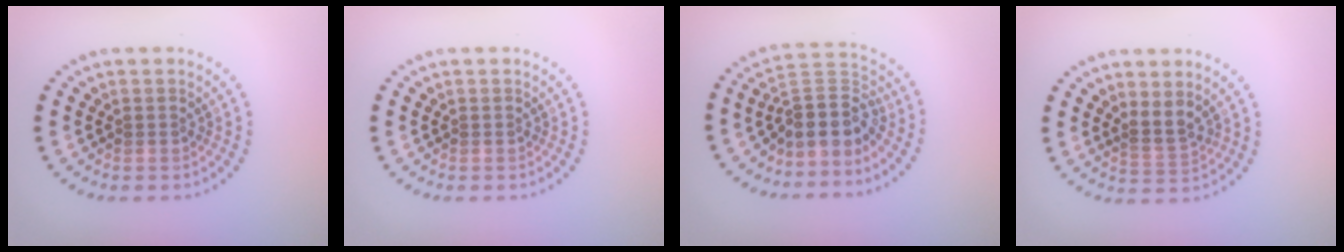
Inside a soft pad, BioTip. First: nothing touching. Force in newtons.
{"total": 0.0}
{"total": 4.2, "press": 3.4, "slide": 2.5}
{"total": 2.0, "press": 1.6, "slide": 1.1}